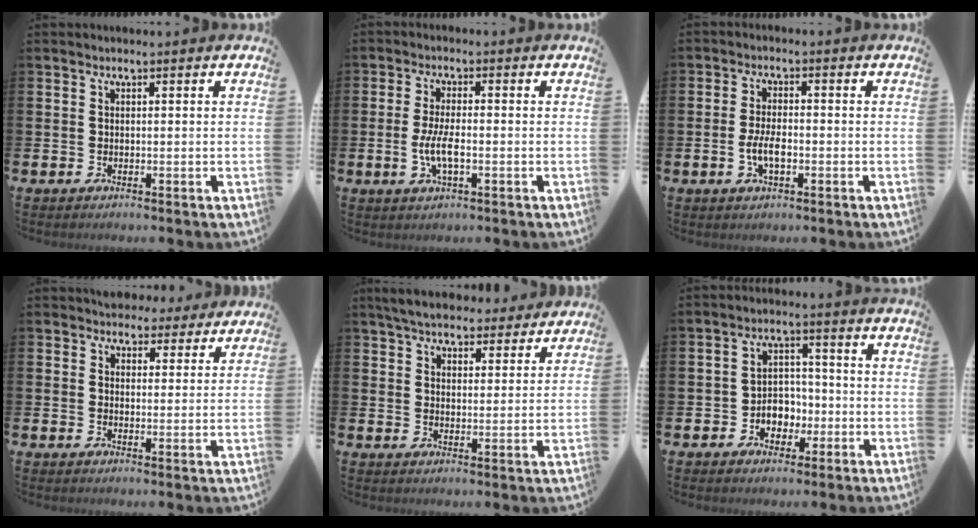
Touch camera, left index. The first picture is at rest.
{"total": 4.5, "force": [-0.9, 1.5, 4.1], "torque": [-0.077, -0.004, -0.021]}
{"total": 3.9, "force": [-0.8, 1.6, 3.4], "torque": [-0.061, -0.001, -0.018]}
{"total": 4.0, "force": [3.5, 1.9, -0.1], "torque": [-0.002, -0.019, 0.061]}
{"total": 5.9, "force": [5.6, 1.5, 1.1], "torque": [-0.039, -0.024, 0.101]}
{"total": 4.1, "force": [-1.6, 3.4, 1.4], "torque": [-0.032, 0.007, -0.039]}